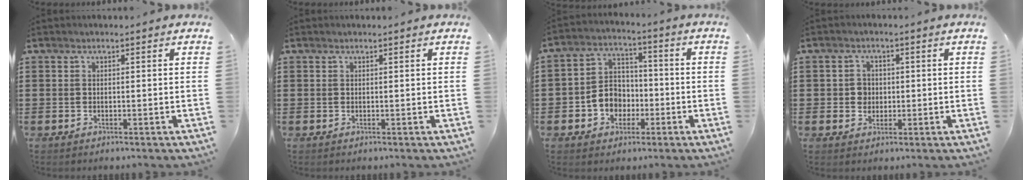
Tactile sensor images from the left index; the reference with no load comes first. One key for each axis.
{"total": 0.0}
{"total": 6.4, "fx": -2.2, "fy": 5.5, "fz": 2.4, "tx": -0.062, "ty": 0.019, "tz": -0.043}
{"total": 2.9, "fx": 0.0, "fy": 2.7, "fz": 1.0, "tx": -0.031, "ty": 0.008, "tz": -0.003}